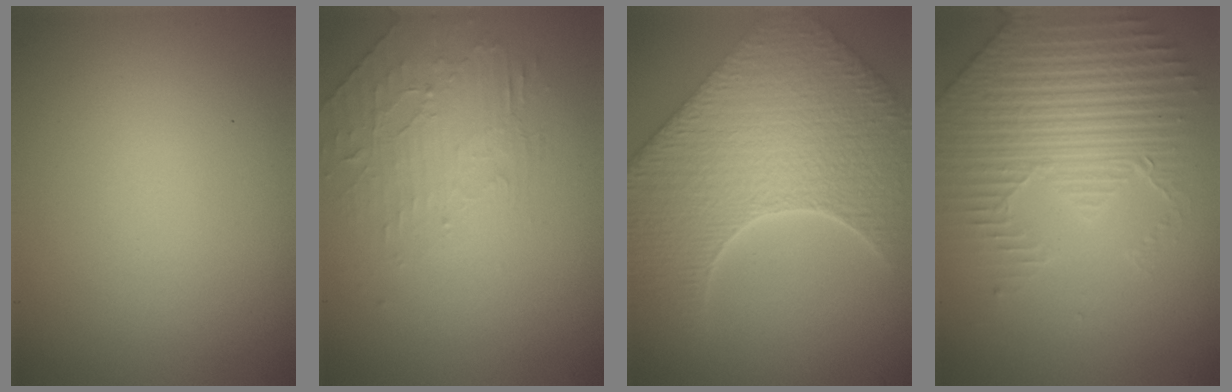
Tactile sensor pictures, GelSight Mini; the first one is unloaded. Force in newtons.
{"total": 2.1, "press": 1.2, "slide": 1.7}
{"total": 8.5, "press": 7.2, "slide": 4.6}
{"total": 4.3, "press": 4.2, "slide": 1.1}